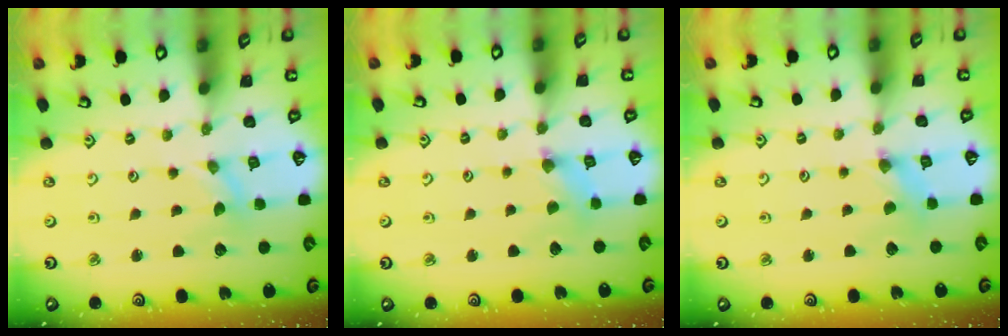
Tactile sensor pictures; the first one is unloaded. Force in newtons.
{"total": 2.3, "press": 2.3, "slide": 0.3}
{"total": 0.9, "press": 0.9, "slide": 0.2}